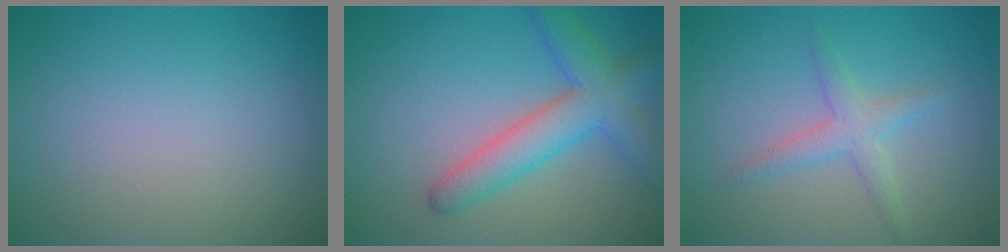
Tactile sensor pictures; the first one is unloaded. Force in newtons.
{"total": 5.5, "press": 5.5, "slide": 0.2}
{"total": 2.4, "press": 2.4, "slide": 0.0}